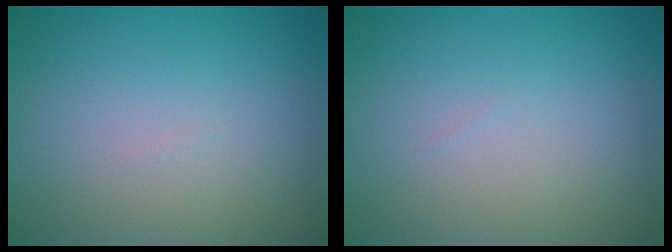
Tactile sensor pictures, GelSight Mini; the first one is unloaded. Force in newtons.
{"total": 0.0}